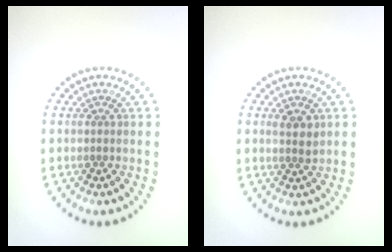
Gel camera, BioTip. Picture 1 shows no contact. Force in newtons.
{"total": 1.8, "press": 1.6, "slide": 0.6}